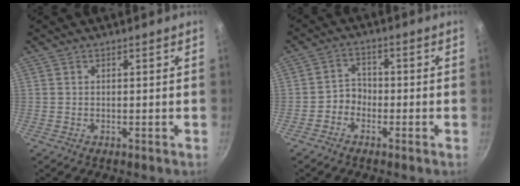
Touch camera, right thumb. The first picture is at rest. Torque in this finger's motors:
{"motor_torque": [0.15, 0.04, 0.32, 0.05, 0.00]}